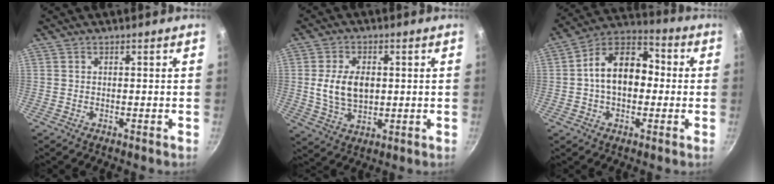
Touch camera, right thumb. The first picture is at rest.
{"total": 9.3, "force": [0.8, 6.0, 7.0], "torque": [-0.118, -0.006, 0.017]}
{"total": 14.5, "force": [0.2, 9.9, 10.5], "torque": [-0.128, 0.042, -0.018]}